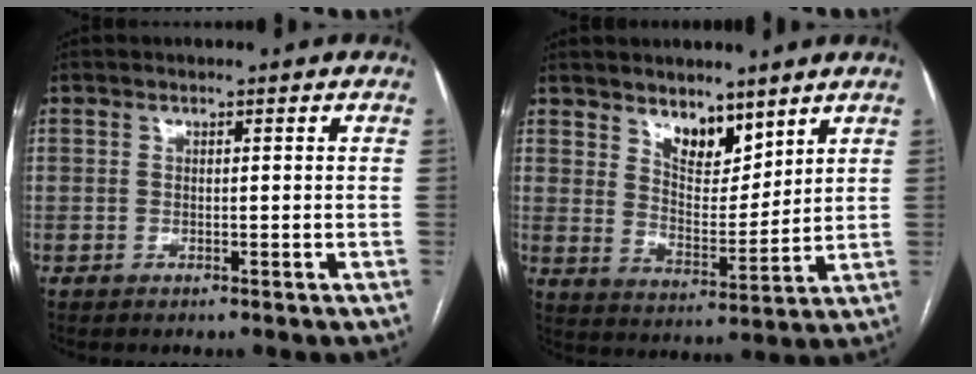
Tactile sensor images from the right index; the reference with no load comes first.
{"total": 7.0, "force": [5.2, 3.1, 3.7], "torque": [-0.057, -0.012, 0.098]}